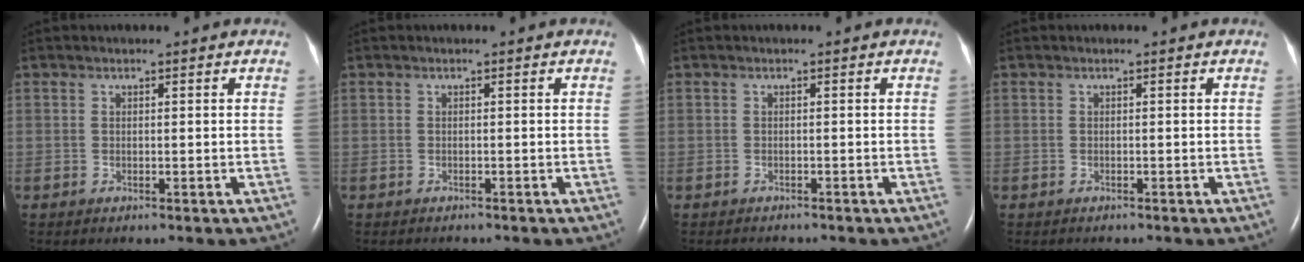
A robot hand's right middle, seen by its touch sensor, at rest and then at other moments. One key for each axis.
{"total": 1.1, "fx": -1.0, "fy": 0.3, "fz": 0.2, "tx": -0.010, "ty": -0.003, "tz": -0.011}
{"total": 1.6, "fx": -1.5, "fy": 0.4, "fz": 0.3, "tx": -0.010, "ty": -0.005, "tz": -0.016}
{"total": 0.7, "fx": -0.7, "fy": 0.2, "fz": 0.2, "tx": -0.011, "ty": -0.002, "tz": -0.007}